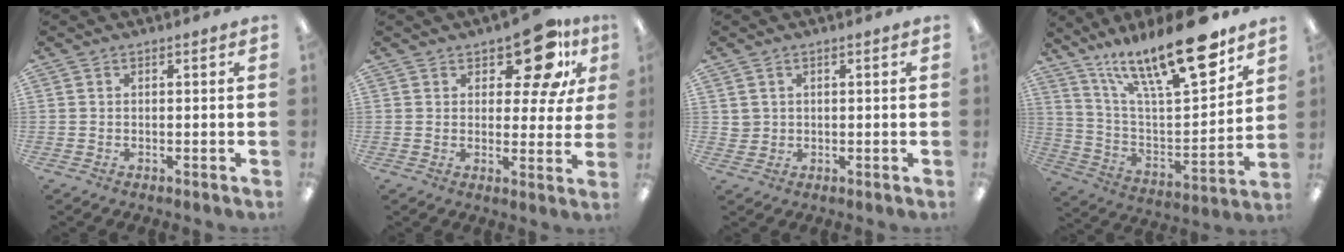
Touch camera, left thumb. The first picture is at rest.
{"total": 13.6, "force": [8.1, 6.4, 8.8], "torque": [-0.117, -0.035, 0.140]}
{"total": 2.1, "force": [1.1, 1.8, 0.0], "torque": [-0.005, 0.003, 0.022]}
{"total": 23.5, "force": [16.2, 6.5, 15.7], "torque": [-0.252, -0.105, 0.266]}